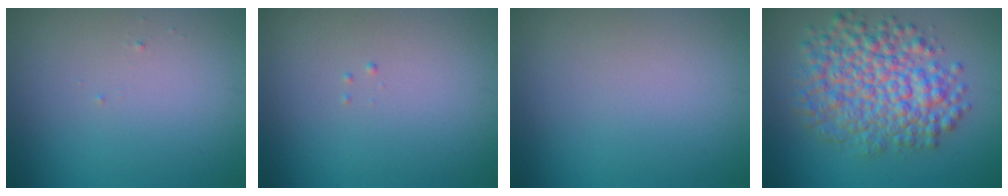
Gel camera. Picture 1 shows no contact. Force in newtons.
{"total": 0.0}
{"total": 0.0}
{"total": 7.4, "press": 7.4, "slide": 0.1}